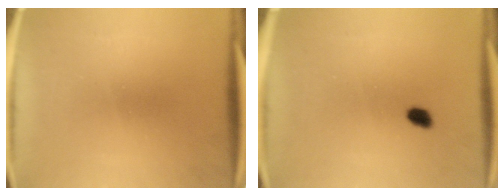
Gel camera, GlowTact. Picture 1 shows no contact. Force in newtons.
{"total": 1.4}